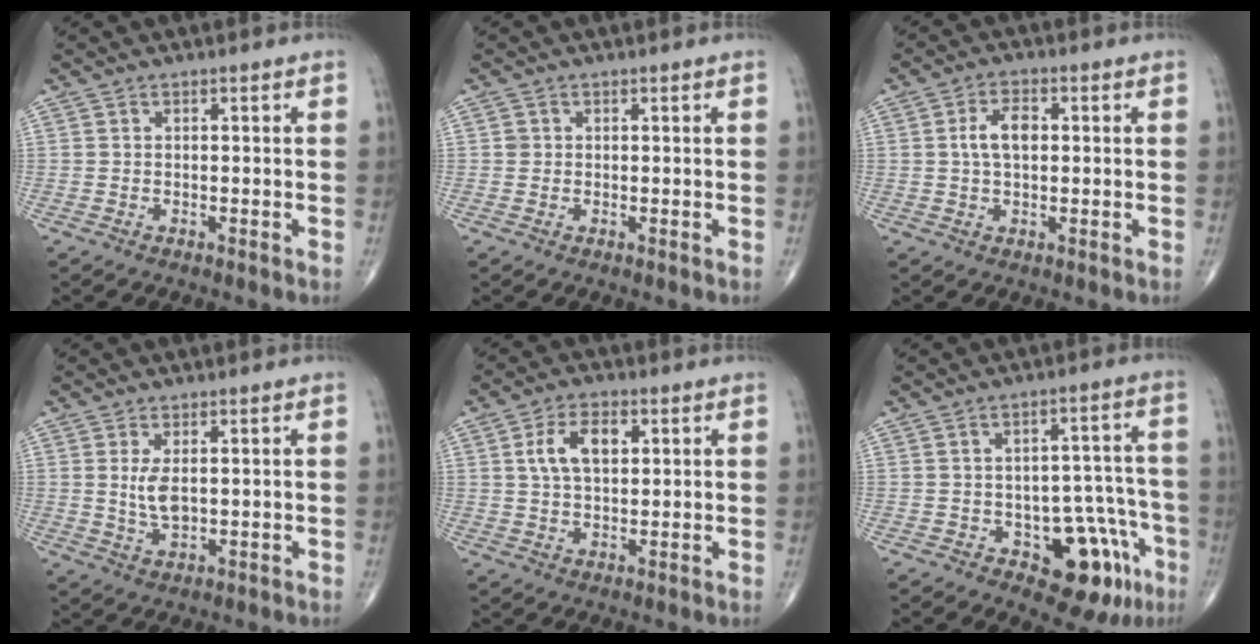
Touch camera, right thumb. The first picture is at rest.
{"total": 0.8, "force": [0.1, 0.8, 0.1], "torque": [0.003, 0.002, 0.003]}
{"total": 5.3, "force": [0.6, 2.9, 4.3], "torque": [-0.082, 0.009, 0.008]}
{"total": 4.4, "force": [0.7, 2.0, 3.8], "torque": [-0.075, -0.011, 0.020]}
{"total": 7.6, "force": [2.0, 4.3, 6.0], "torque": [-0.098, 0.005, 0.037]}
{"total": 13.7, "force": [-6.5, 7.2, 9.7], "torque": [-0.066, 0.047, -0.074]}